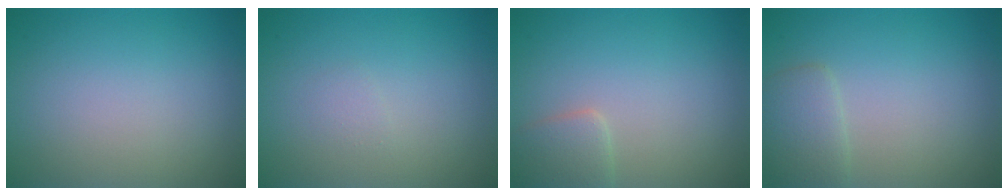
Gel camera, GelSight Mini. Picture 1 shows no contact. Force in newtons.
{"total": 0.6, "press": 0.6, "slide": 0.0}
{"total": 2.1, "press": 2.0, "slide": 0.2}
{"total": 2.1, "press": 2.1, "slide": 0.1}